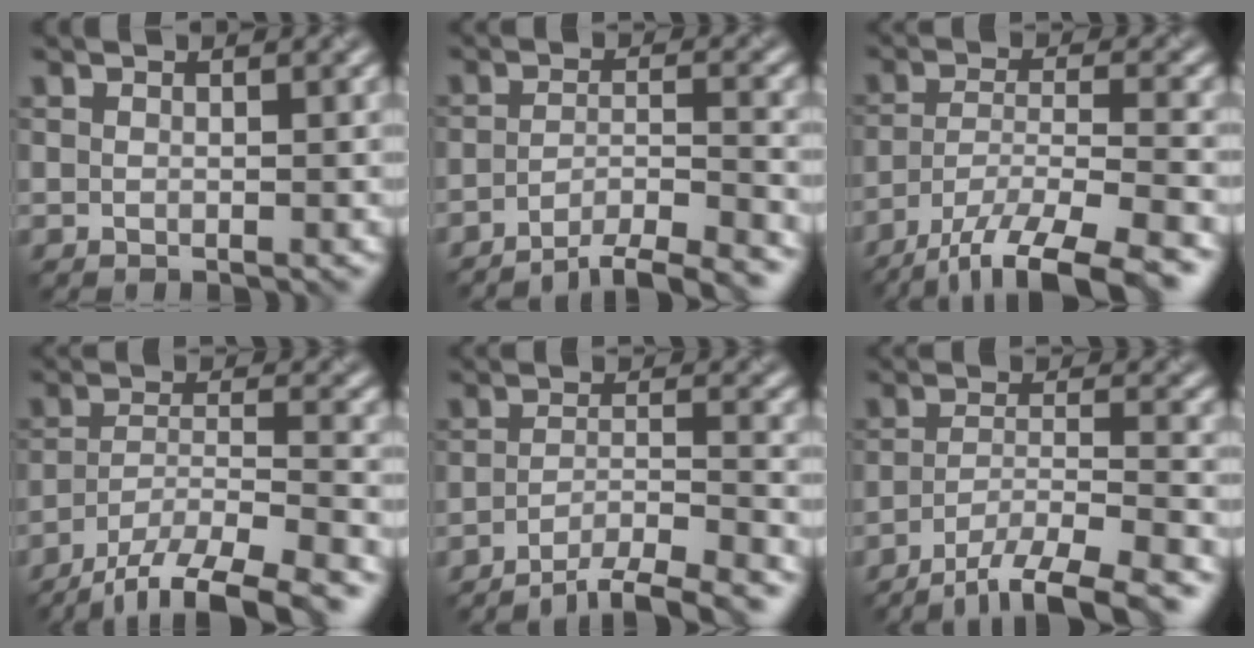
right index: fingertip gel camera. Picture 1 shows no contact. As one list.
[{"total": 6.1, "force": [-5.0, 1.2, 3.3], "torque": [-0.049, 0.001, -0.077]}, {"total": 12.9, "force": [-10.3, 3.7, 6.9], "torque": [-0.119, -0.018, -0.153]}, {"total": 13.7, "force": [-11.5, 3.8, 6.4], "torque": [-0.106, -0.015, -0.169]}, {"total": 7.1, "force": [-5.8, 1.5, 3.8], "torque": [-0.057, -0.007, -0.086]}, {"total": 11.6, "force": [-9.4, 3.1, 6.0], "torque": [-0.093, -0.013, -0.136]}]